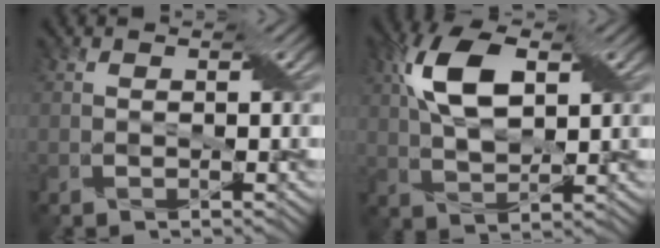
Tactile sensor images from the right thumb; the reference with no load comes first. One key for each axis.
{"total": 9.2, "fx": 3.1, "fy": 4.6, "fz": 7.3, "tx": -0.161, "ty": 0.013, "tz": 0.053}